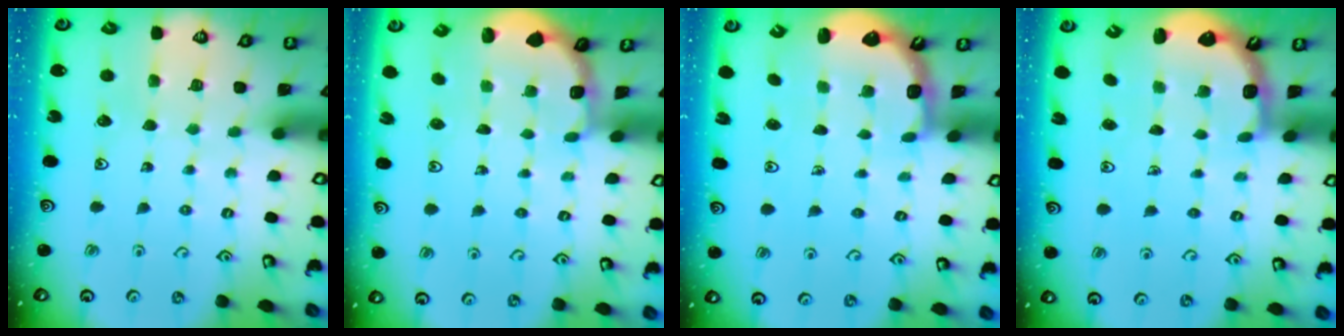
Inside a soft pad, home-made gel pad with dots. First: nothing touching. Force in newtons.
{"total": 1.9, "press": 1.8, "slide": 0.7}
{"total": 2.5, "press": 2.1, "slide": 1.3}
{"total": 2.6, "press": 2.2, "slide": 1.4}